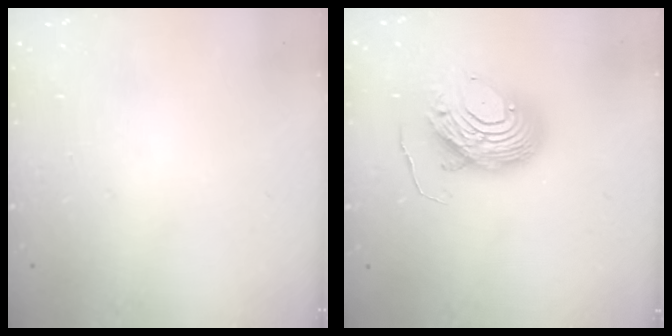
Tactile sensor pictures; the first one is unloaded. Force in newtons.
{"total": 12.2, "press": 12.1, "slide": 1.4}